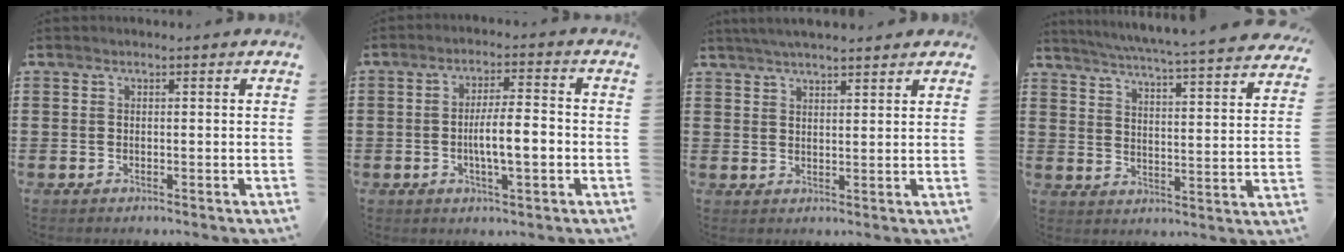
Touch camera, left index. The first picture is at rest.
{"total": 6.4, "force": [-1.3, 1.5, 6.0], "torque": [-0.103, 0.001, -0.029]}
{"total": 3.7, "force": [3.4, 0.2, 1.5], "torque": [-0.036, 0.001, 0.062]}
{"total": 4.7, "force": [4.2, -1.0, 1.7], "torque": [-0.053, -0.040, 0.065]}